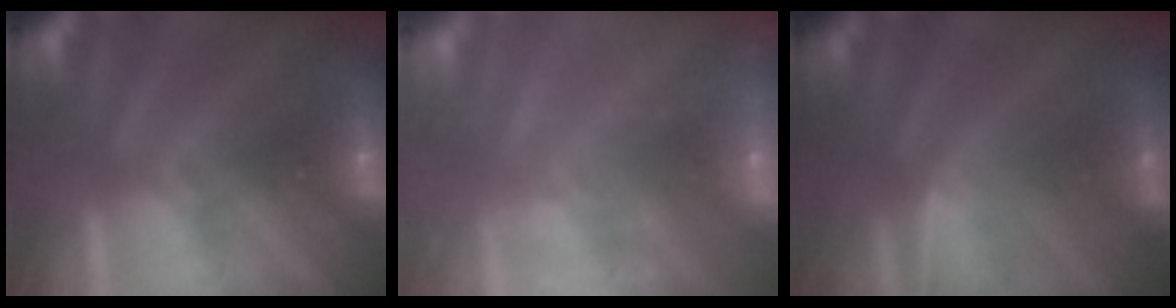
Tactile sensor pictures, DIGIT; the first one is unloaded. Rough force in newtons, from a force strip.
{"total": 2.3}
{"total": 1.6}